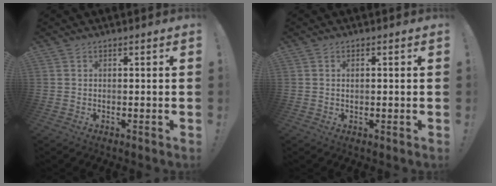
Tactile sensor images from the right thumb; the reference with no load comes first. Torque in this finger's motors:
{"motor_torque": [-0.32, -0.04, -0.10, 0.14, -0.04]}